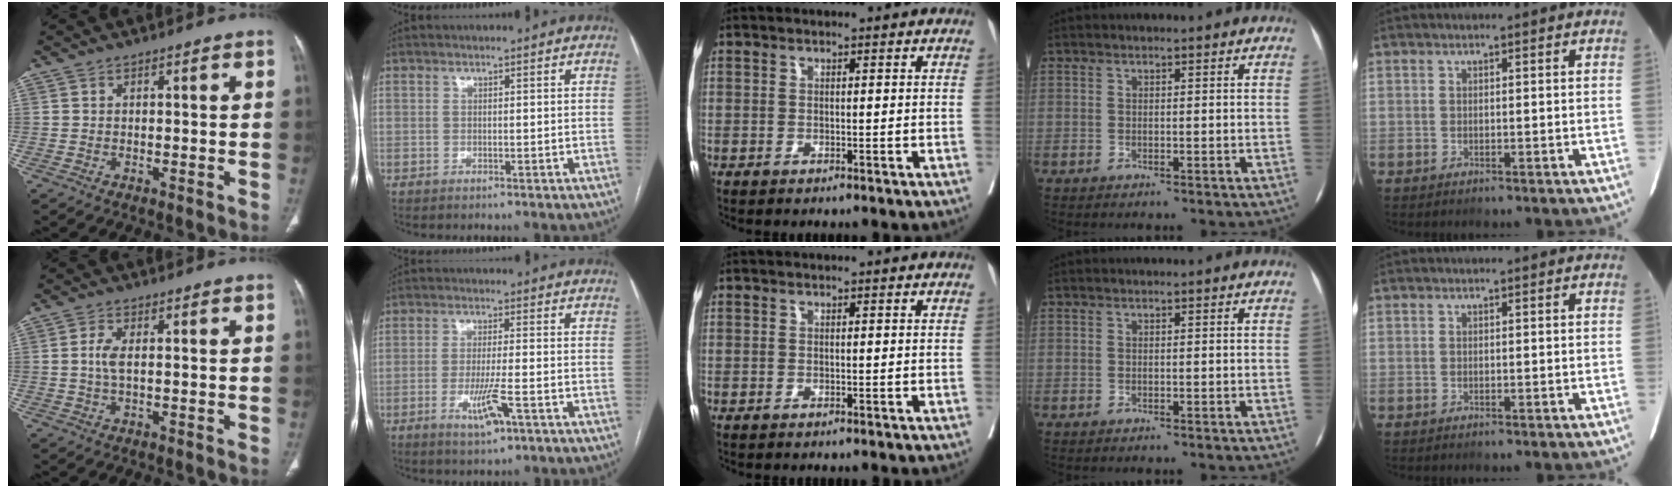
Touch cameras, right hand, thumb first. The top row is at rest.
{"thumb": {"total": 5.8, "force": [0.4, 2.6, 5.2], "torque": [-0.126, 0.004, 0.004]}, "index": {"total": 8.6, "force": [-3.8, 0.8, 7.6], "torque": [-0.144, -0.018, -0.063]}}